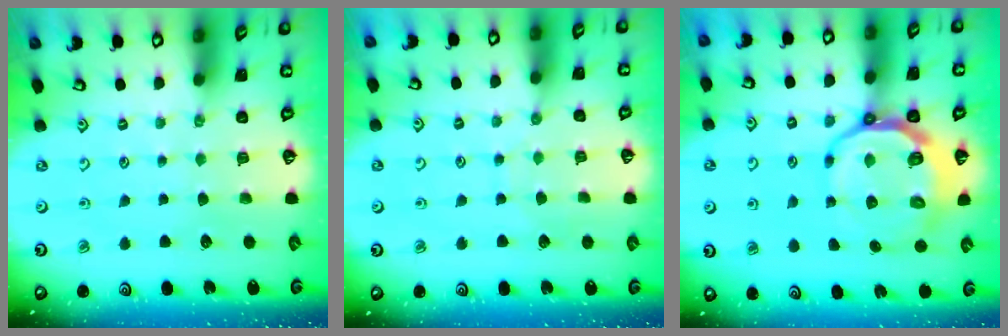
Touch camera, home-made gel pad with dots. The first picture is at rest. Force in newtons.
{"total": 6.2, "press": 6.2, "slide": 0.6}
{"total": 11.9, "press": 11.4, "slide": 3.3}